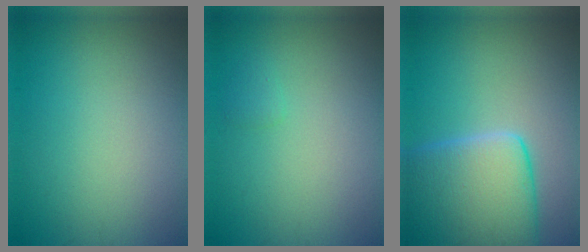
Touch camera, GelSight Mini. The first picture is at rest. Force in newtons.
{"total": 0.6, "press": 0.6, "slide": 0.1}
{"total": 8.7, "press": 8.6, "slide": 0.8}